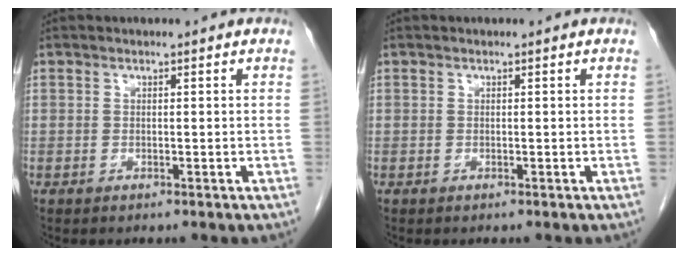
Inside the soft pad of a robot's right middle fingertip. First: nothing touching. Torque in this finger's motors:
{"motor_torque": [-0.03, -0.07, 0.01, 0.00]}